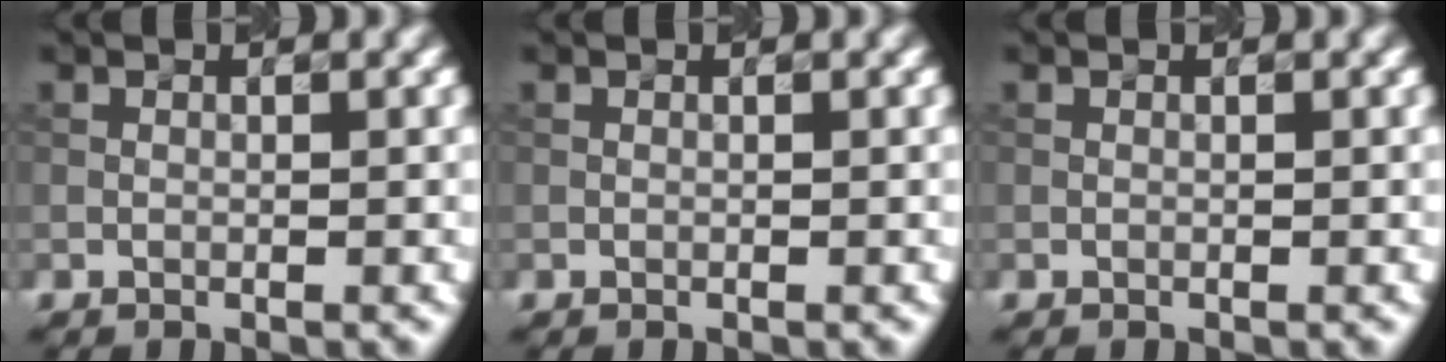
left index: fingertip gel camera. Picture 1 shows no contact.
{"total": 0.0}
{"total": 0.0}